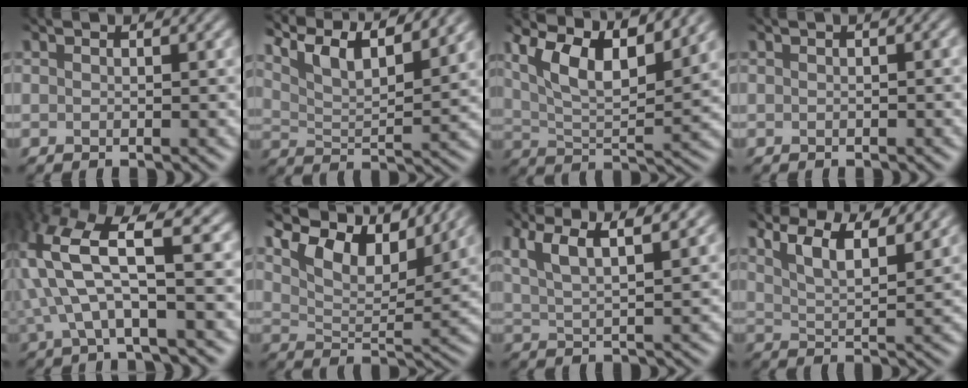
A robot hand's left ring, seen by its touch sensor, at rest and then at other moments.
{"total": 9.3, "force": [7.0, 2.4, 5.7], "torque": [-0.097, 0.016, 0.098]}
{"total": 9.3, "force": [5.1, 3.5, 7.0], "torque": [-0.113, 0.015, 0.081]}
{"total": 0.8, "force": [0.0, 0.2, 0.8], "torque": [-0.011, 0.003, 0.002]}
{"total": 7.5, "force": [0.7, 2.2, 7.1], "torque": [-0.166, 0.013, 0.011]}
{"total": 9.0, "force": [7.1, 3.0, 4.7], "torque": [-0.090, 0.007, 0.112]}
{"total": 7.7, "force": [4.8, 2.4, 5.6], "torque": [-0.098, 0.028, 0.068]}
{"total": 7.7, "force": [5.8, 2.5, 4.4], "torque": [-0.069, 0.018, 0.071]}